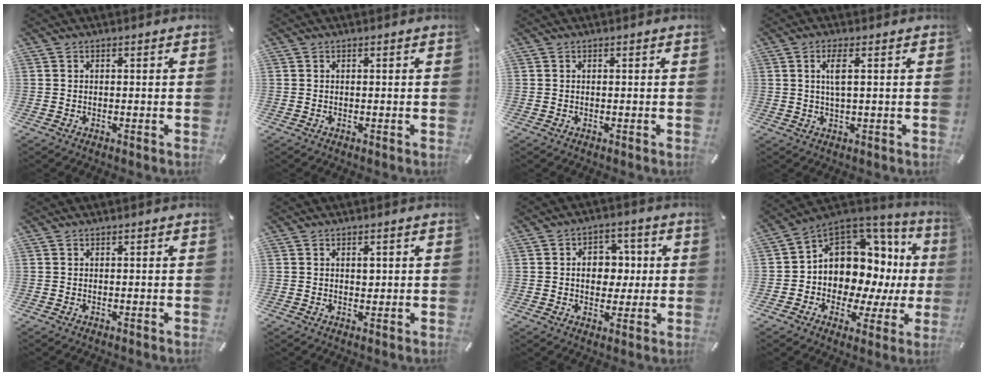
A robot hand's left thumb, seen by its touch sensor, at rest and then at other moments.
{"total": 0.0}
{"total": 0.0}
{"total": 3.9, "force": [0.9, 0.8, 3.7], "torque": [-0.083, 0.000, 0.009]}
{"total": 0.0}
{"total": 1.6, "force": [0.4, 1.2, 1.1], "torque": [-0.007, -0.003, 0.002]}
{"total": 8.3, "force": [0.3, 6.7, 4.9], "torque": [-0.064, 0.005, 0.003]}
{"total": 10.9, "force": [3.2, 8.8, 5.5], "torque": [-0.084, -0.060, 0.060]}